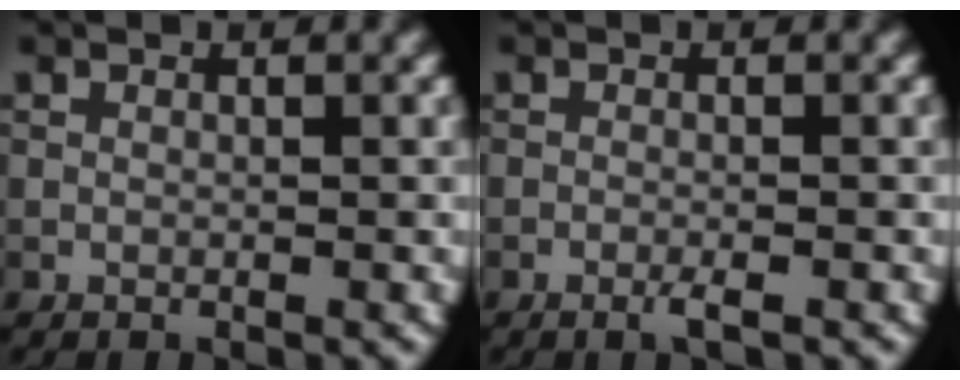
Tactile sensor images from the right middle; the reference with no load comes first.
{"total": 1.3, "force": [-0.8, 0.1, 1.0], "torque": [-0.017, -0.002, -0.017]}